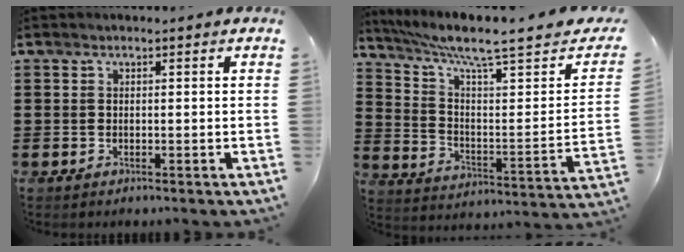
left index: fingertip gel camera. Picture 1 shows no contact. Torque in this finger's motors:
{"motor_torque": [1.07, -1.07, 0.20, 0.07]}